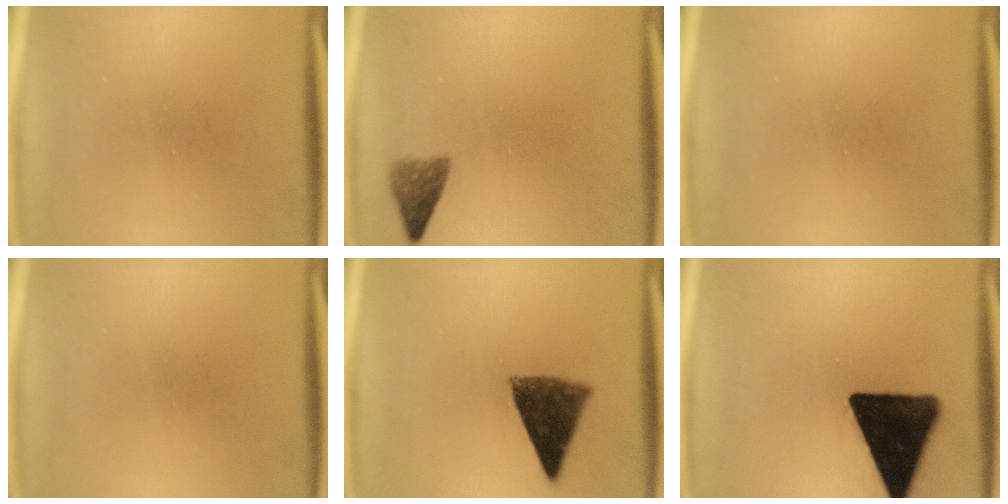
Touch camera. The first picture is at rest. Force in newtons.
{"total": 2.6}
{"total": 0.0}
{"total": 0.0}
{"total": 9.3}
{"total": 18.1}